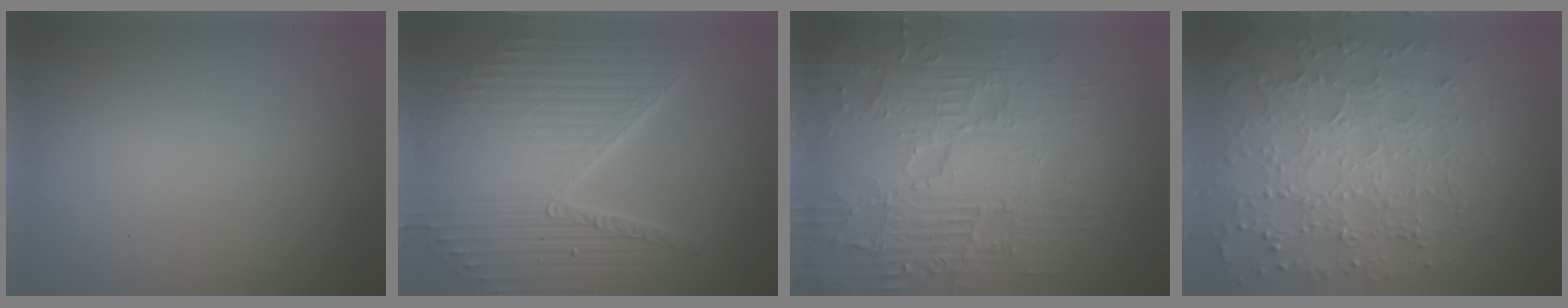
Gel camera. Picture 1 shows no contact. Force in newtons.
{"total": 10.9, "press": 7.1, "slide": 8.3}
{"total": 9.4, "press": 6.9, "slide": 6.5}
{"total": 7.9, "press": 5.7, "slide": 5.4}